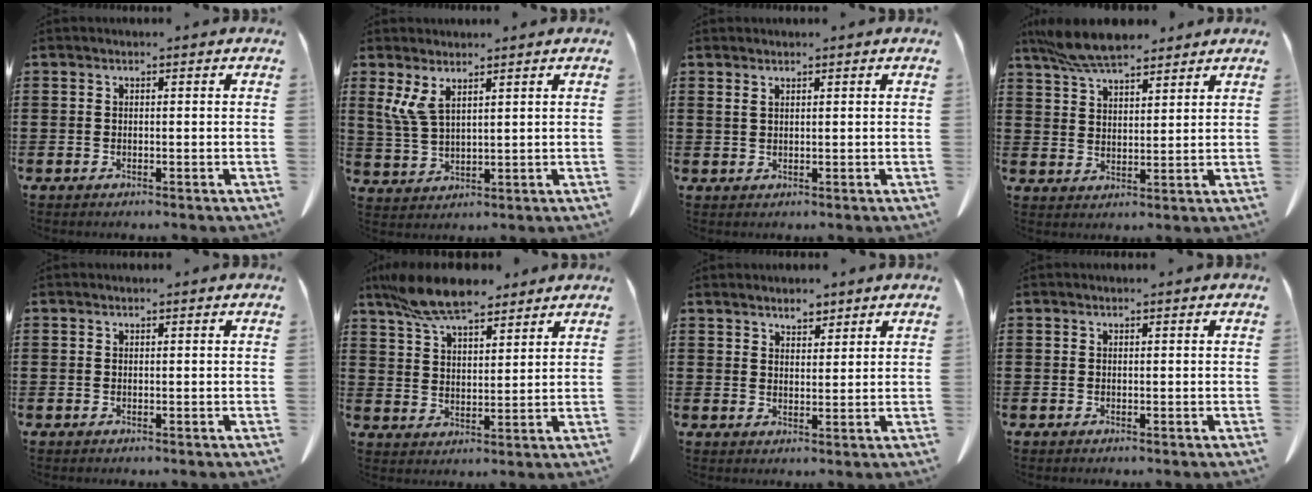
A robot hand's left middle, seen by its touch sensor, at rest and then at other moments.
{"total": 4.8, "force": [2.7, 1.7, 3.6], "torque": [-0.103, -0.011, 0.042]}
{"total": 1.0, "force": [0.7, 0.3, 0.7], "torque": [-0.015, 0.001, 0.012]}
{"total": 7.4, "force": [6.4, 1.9, 3.3], "torque": [-0.083, -0.014, 0.119]}
{"total": 0.0}
{"total": 9.5, "force": [7.9, 2.5, 4.6], "torque": [-0.111, -0.017, 0.148]}
{"total": 2.8, "force": [2.6, 0.8, 0.6], "torque": [-0.017, 0.001, 0.051]}
{"total": 0.0}